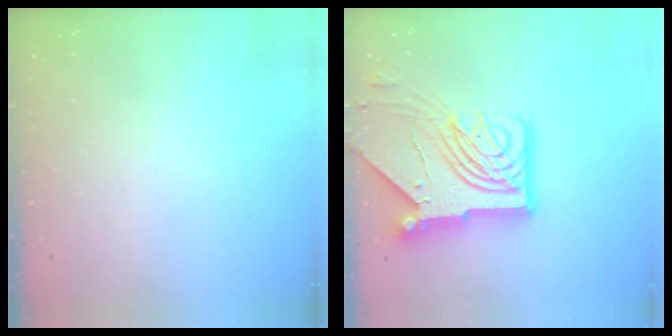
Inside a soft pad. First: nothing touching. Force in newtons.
{"total": 19.9, "press": 19.8, "slide": 2.6}